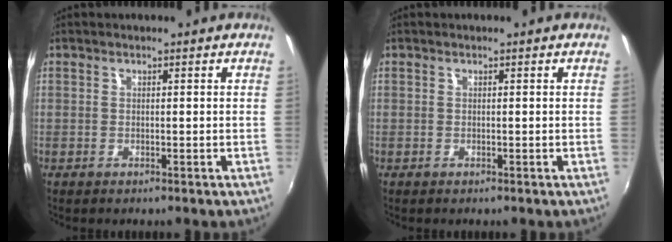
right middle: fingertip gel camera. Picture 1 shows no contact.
{"total": 0.0}